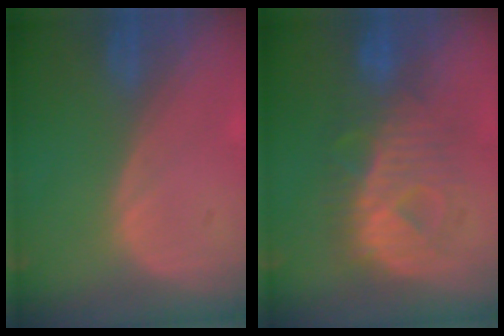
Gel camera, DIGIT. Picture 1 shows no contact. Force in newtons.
{"total": 8.4, "press": 8.4, "slide": 0.1}